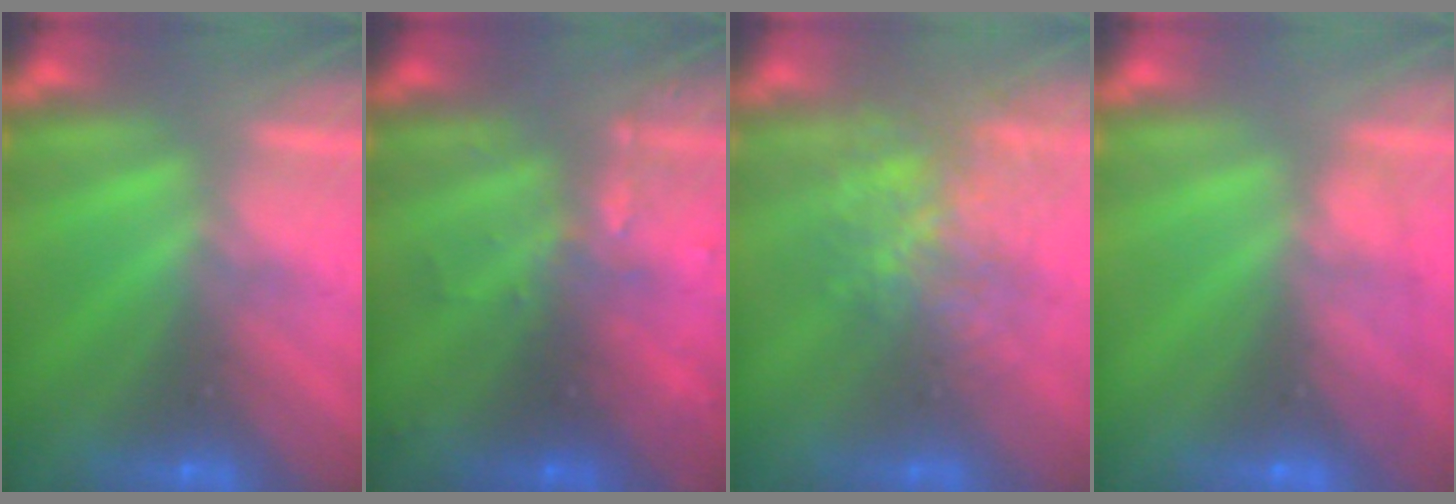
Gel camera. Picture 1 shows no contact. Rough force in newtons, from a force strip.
{"total": 2.9}
{"total": 3.7}
{"total": 1.8}